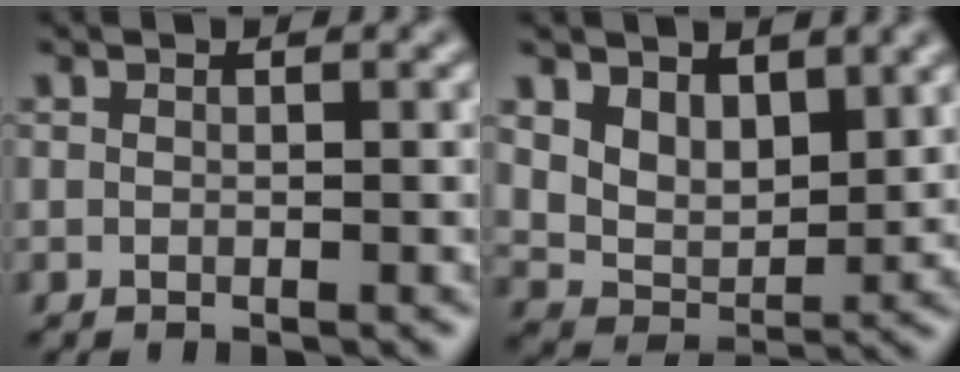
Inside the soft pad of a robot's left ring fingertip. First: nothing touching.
{"total": 4.2, "force": [2.3, 2.7, 2.3], "torque": [-0.055, -0.019, 0.039]}